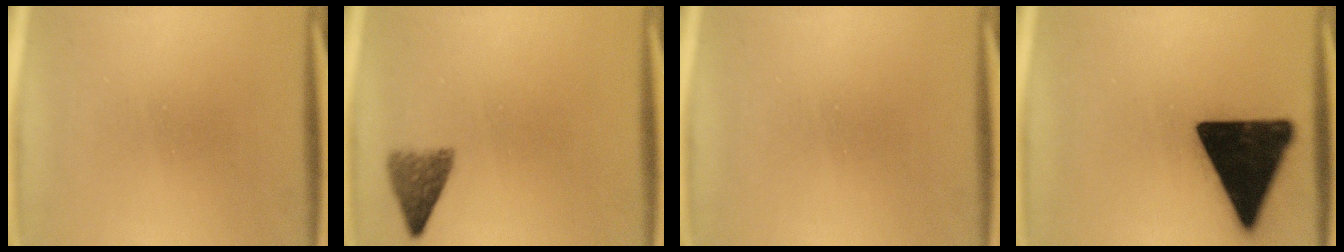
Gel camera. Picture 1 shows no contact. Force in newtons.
{"total": 3.5}
{"total": 0.0}
{"total": 19.9}